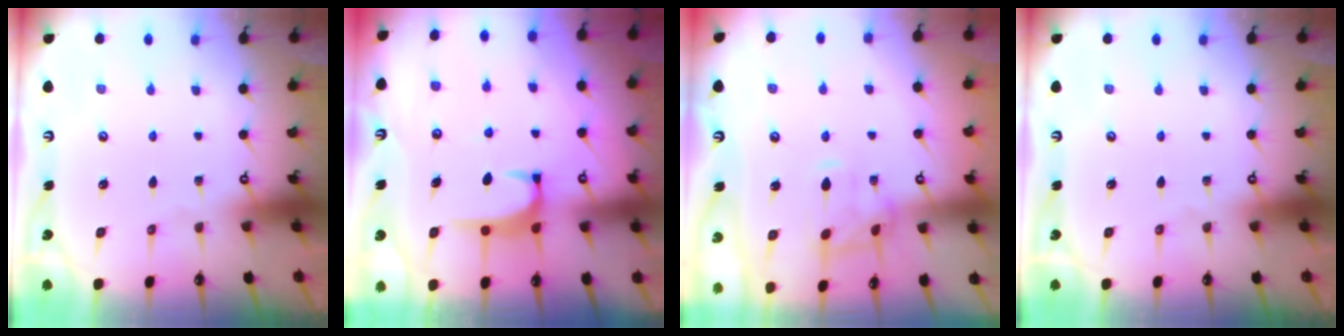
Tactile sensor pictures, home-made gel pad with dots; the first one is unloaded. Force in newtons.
{"total": 2.0, "press": 1.9, "slide": 0.5}
{"total": 1.3, "press": 1.2, "slide": 0.4}
{"total": 0.0}